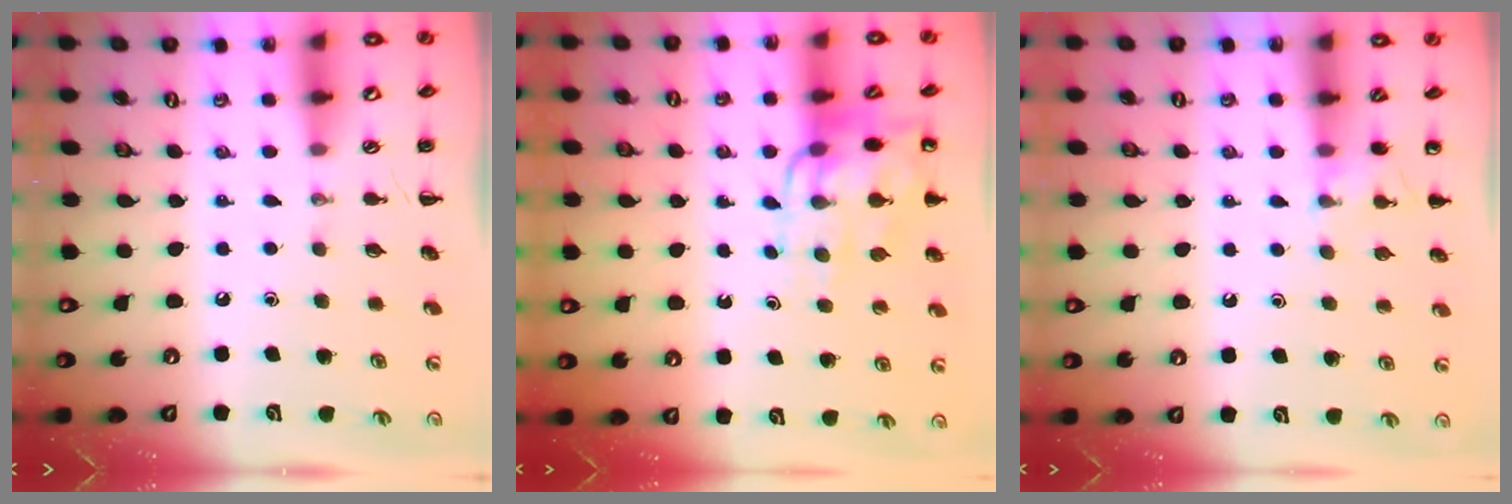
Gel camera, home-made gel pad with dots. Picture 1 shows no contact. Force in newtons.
{"total": 12.0, "press": 11.7, "slide": 2.2}
{"total": 5.5, "press": 5.2, "slide": 1.9}